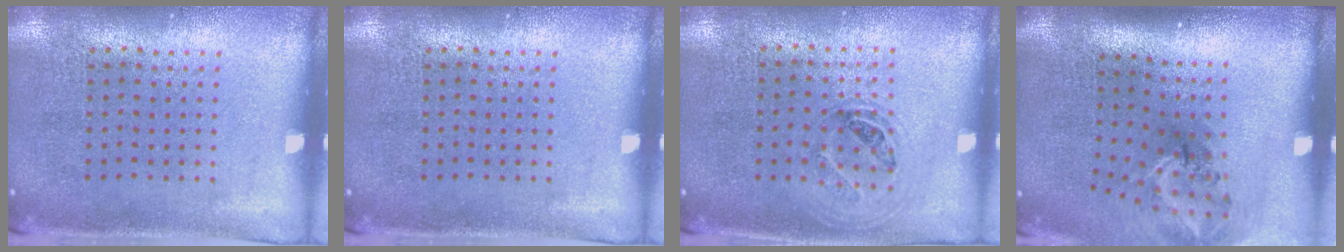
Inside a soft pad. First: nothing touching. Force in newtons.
{"total": 0.0}
{"total": 1.1, "press": 0.9, "slide": 0.6}
{"total": 1.9, "press": 1.3, "slide": 1.4}